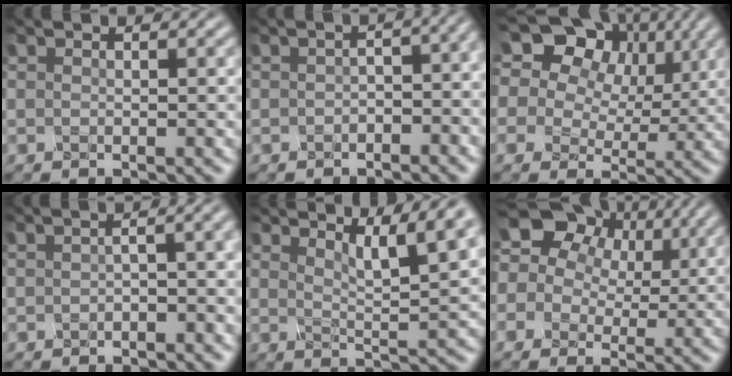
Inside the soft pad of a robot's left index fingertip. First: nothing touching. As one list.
[{"total": 5.3, "force": [-1.4, 2.6, 4.4], "torque": [-0.041, 0.004, -0.010]}, {"total": 19.1, "force": [9.6, 13.7, 9.2], "torque": [-0.211, 0.063, 0.174]}, {"total": 4.8, "force": [-0.8, 2.1, 4.2], "torque": [-0.036, 0.016, -0.010]}, {"total": 5.0, "force": [3.5, 0.5, 3.6], "torque": [-0.054, 0.008, 0.073]}, {"total": 12.4, "force": [5.7, 9.4, 5.7], "torque": [-0.129, 0.045, 0.108]}]